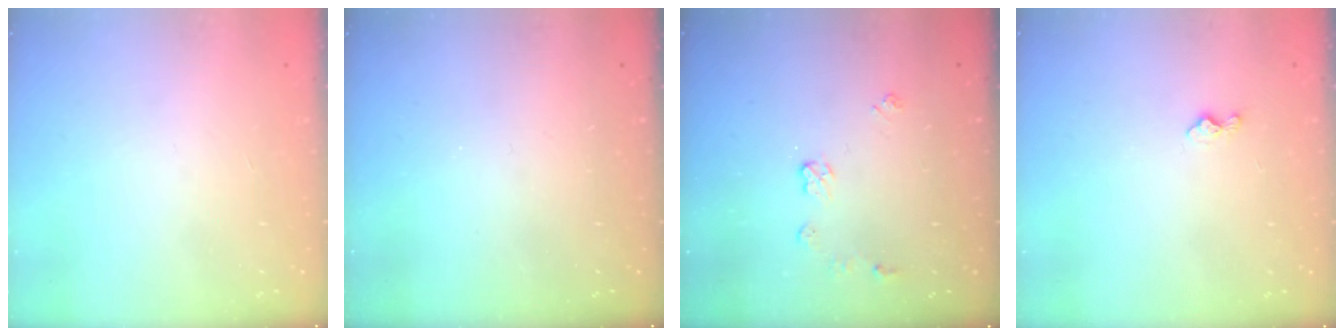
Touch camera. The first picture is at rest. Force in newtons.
{"total": 0.0}
{"total": 5.7, "press": 5.7, "slide": 0.4}
{"total": 3.5, "press": 3.5, "slide": 0.4}